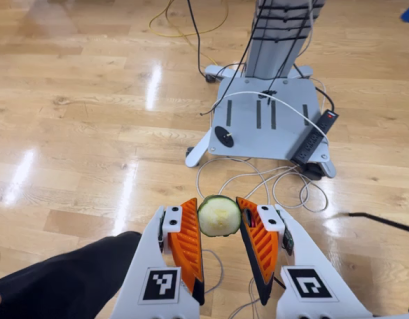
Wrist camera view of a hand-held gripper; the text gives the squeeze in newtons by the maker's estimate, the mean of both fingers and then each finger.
{"total": 7.4, "left": 7.2, "right": 7.6}